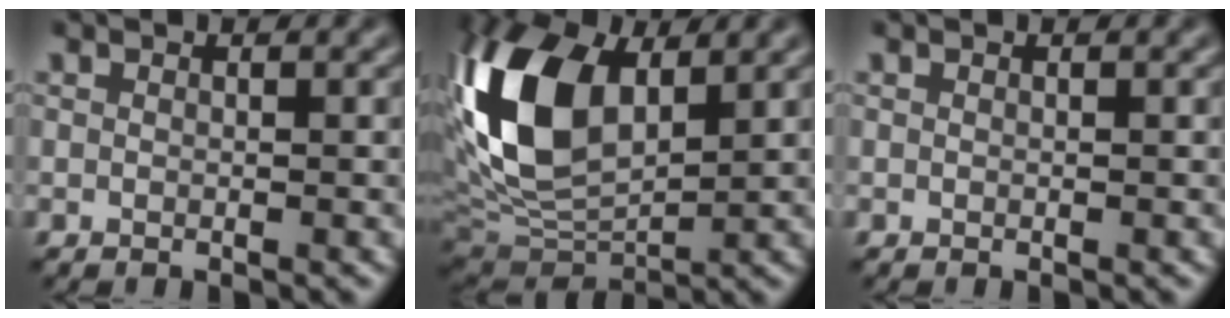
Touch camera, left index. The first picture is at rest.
{"total": 11.6, "force": [2.9, 6.9, 9.0], "torque": [-0.209, 0.013, 0.051]}
{"total": 0.0}